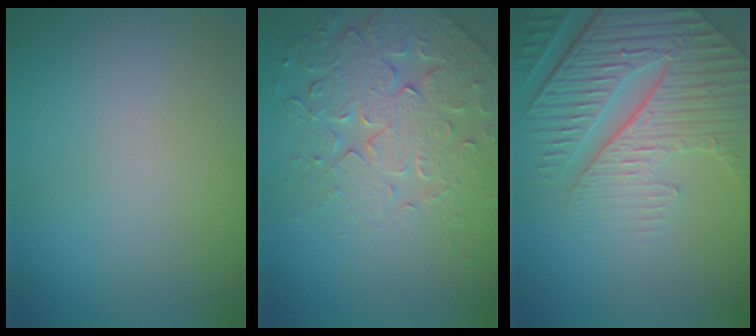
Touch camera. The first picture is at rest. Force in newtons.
{"total": 5.5, "press": 5.0, "slide": 2.1}
{"total": 8.7, "press": 6.1, "slide": 6.1}